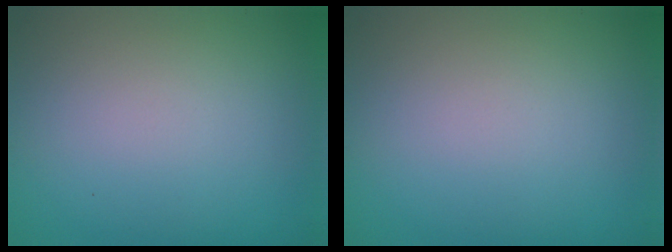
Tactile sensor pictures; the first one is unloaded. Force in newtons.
{"total": 0.0}